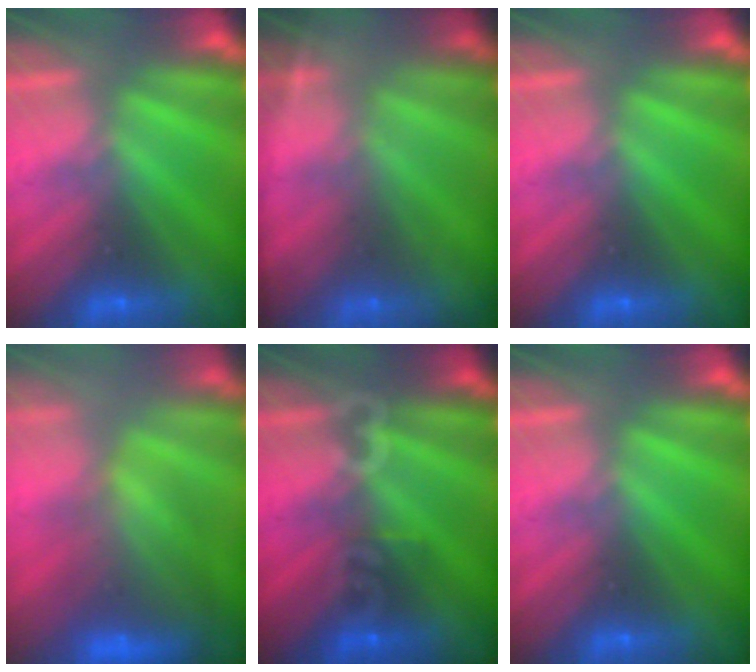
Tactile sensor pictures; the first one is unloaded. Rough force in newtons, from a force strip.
{"total": 5.7}
{"total": 0.0}
{"total": 7.8}
{"total": 3.3}
{"total": 0.0}